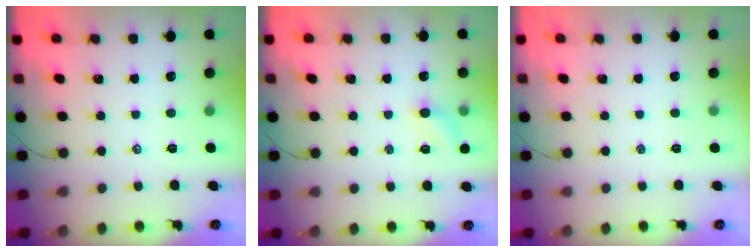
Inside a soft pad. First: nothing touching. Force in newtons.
{"total": 6.8, "press": 6.5, "slide": 2.0}
{"total": 0.0}